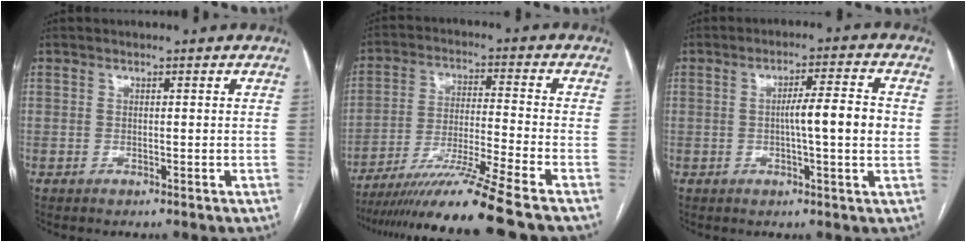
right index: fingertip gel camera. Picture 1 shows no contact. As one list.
[{"total": 15.1, "force": [-12.3, -3.0, 8.2], "torque": [-0.141, -0.032, -0.208]}, {"total": 7.4, "force": [0.0, 0.2, 7.4], "torque": [-0.112, 0.009, -0.003]}]